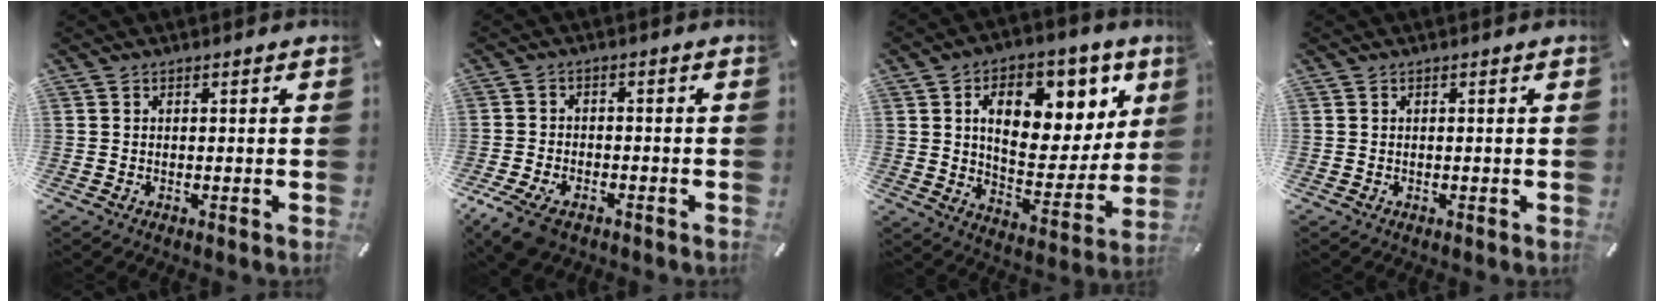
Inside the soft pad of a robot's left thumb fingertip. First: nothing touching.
{"total": 6.5, "force": [-3.9, 3.7, 3.5], "torque": [-0.087, 0.009, -0.075]}
{"total": 16.9, "force": [7.4, 10.6, 11.0], "torque": [-0.149, -0.039, 0.123]}
{"total": 0.0}